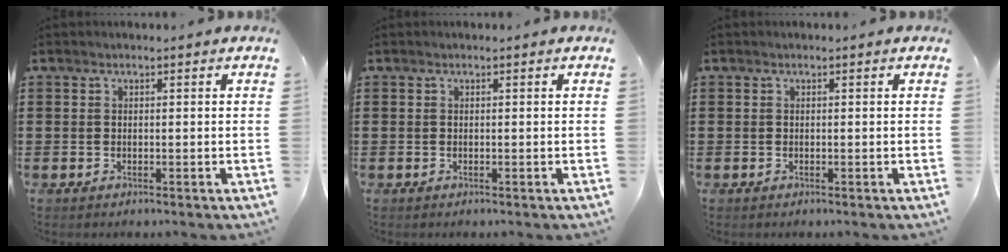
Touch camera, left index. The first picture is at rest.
{"total": 0.0}
{"total": 0.0}